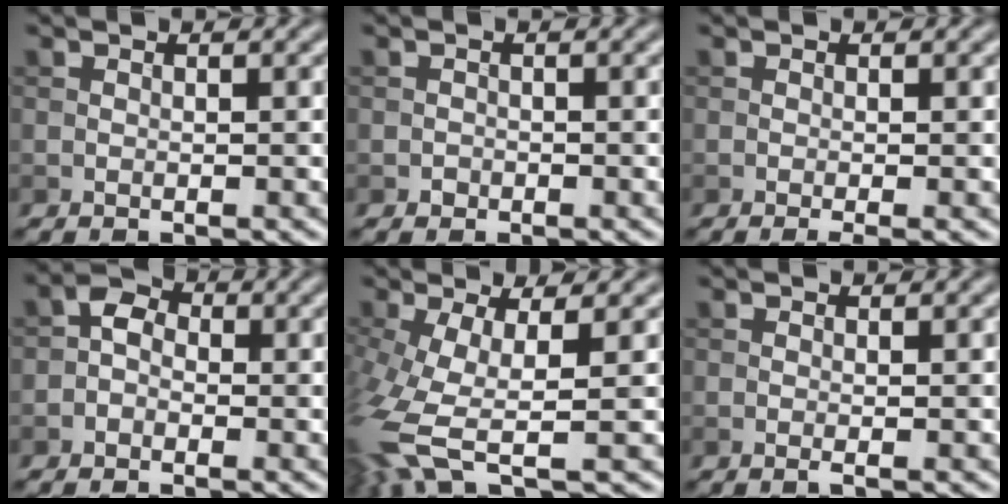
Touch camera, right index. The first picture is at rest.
{"total": 0.6, "force": [-0.3, 0.5, 0.0], "torque": [0.005, -0.004, -0.006]}
{"total": 1.4, "force": [-0.5, 0.3, 1.3], "torque": [-0.020, -0.007, -0.010]}
{"total": 2.1, "force": [-0.7, 1.5, 1.1], "torque": [-0.017, 0.009, -0.021]}
{"total": 7.8, "force": [-2.5, 2.5, 7.0], "torque": [-0.172, -0.012, -0.053]}
{"total": 0.6, "force": [-0.2, 0.0, 0.6], "torque": [-0.012, -0.006, -0.003]}